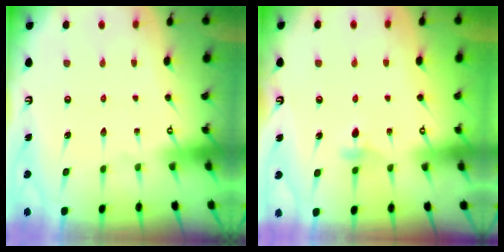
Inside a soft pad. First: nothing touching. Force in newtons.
{"total": 3.4, "press": 3.3, "slide": 0.7}